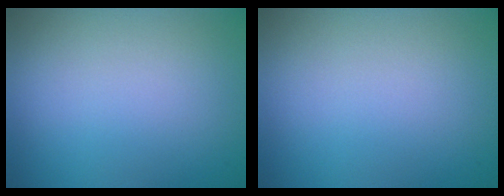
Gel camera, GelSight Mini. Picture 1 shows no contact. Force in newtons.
{"total": 0.0}